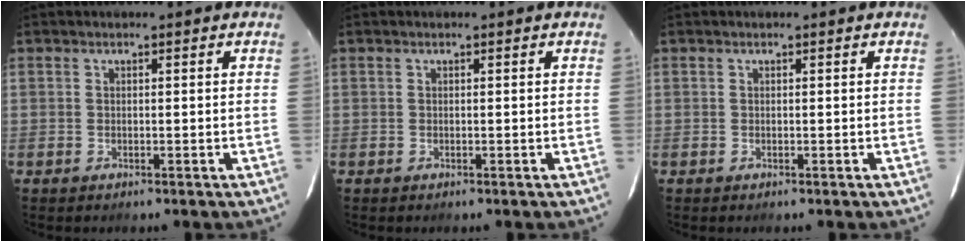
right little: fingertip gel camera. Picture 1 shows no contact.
{"total": 0.0}
{"total": 0.0}